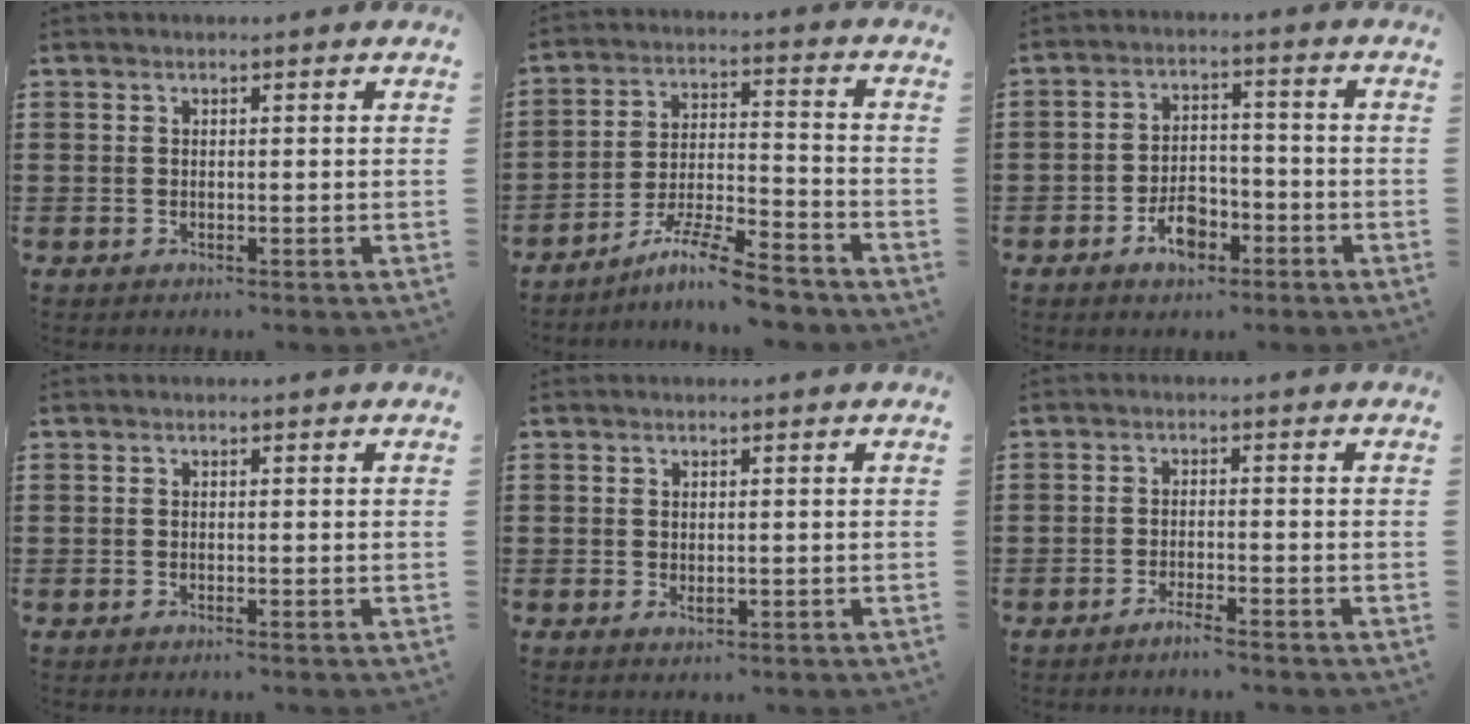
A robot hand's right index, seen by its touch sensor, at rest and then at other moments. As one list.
[{"total": 9.2, "force": [-7.9, 0.8, 4.7], "torque": [-0.079, 0.016, -0.149]}, {"total": 5.7, "force": [-3.1, 3.1, 3.6], "torque": [-0.055, 0.009, -0.058]}, {"total": 0.0}, {"total": 0.8, "force": [0.0, 0.3, 0.7], "torque": [-0.015, -0.003, 0.003]}, {"total": 2.0, "force": [-1.8, 0.0, 0.9], "torque": [-0.016, -0.001, -0.032]}]